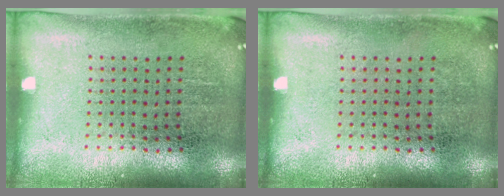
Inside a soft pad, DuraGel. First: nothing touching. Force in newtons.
{"total": 0.0}